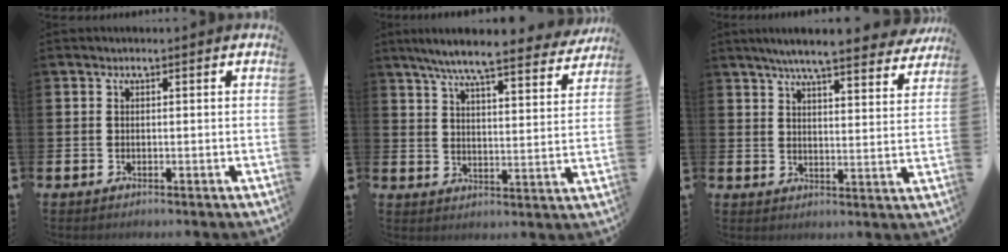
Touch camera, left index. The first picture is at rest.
{"total": 8.1, "force": [7.4, 0.6, 3.3], "torque": [-0.078, -0.046, 0.125]}
{"total": 7.0, "force": [6.4, 0.4, 2.6], "torque": [-0.062, -0.034, 0.110]}